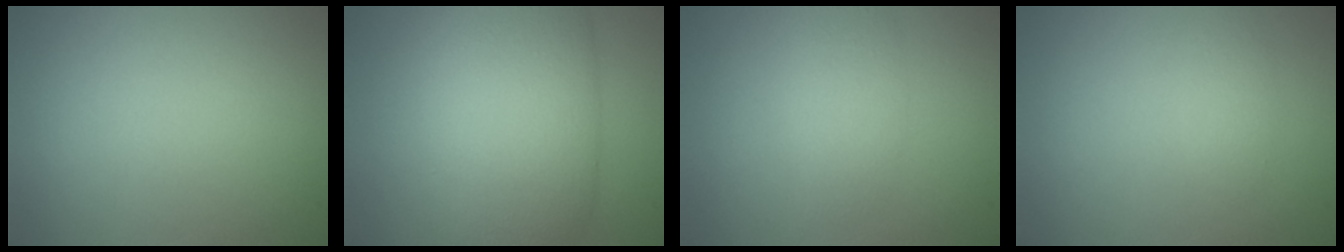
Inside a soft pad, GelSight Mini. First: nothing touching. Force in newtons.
{"total": 11.5, "press": 11.4, "slide": 0.5}
{"total": 2.4, "press": 2.4, "slide": 0.1}
{"total": 1.1, "press": 1.1, "slide": 0.1}